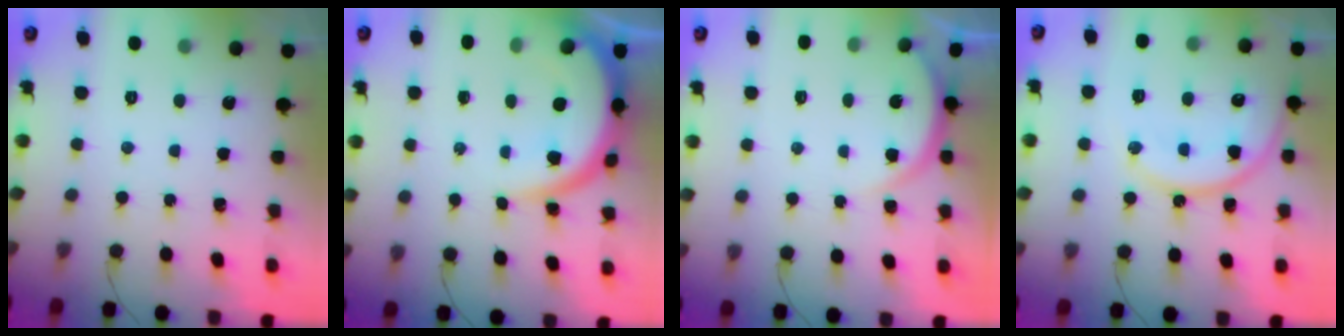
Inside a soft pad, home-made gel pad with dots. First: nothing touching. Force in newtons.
{"total": 9.5, "press": 9.4, "slide": 0.9}
{"total": 5.5, "press": 5.5, "slide": 0.4}
{"total": 13.9, "press": 13.8, "slide": 0.8}